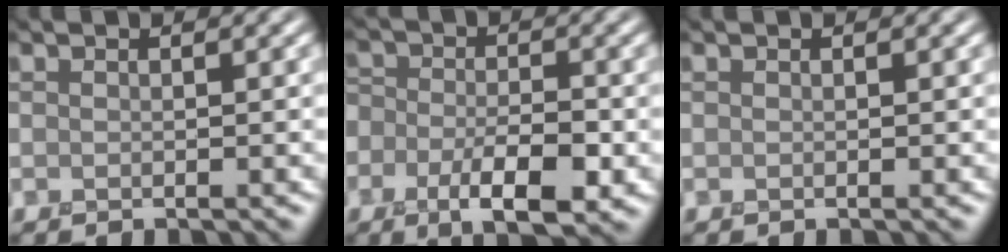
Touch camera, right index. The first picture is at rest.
{"total": 5.5, "force": [-2.1, 3.3, 3.9], "torque": [-0.064, 0.001, -0.043]}
{"total": 0.0}